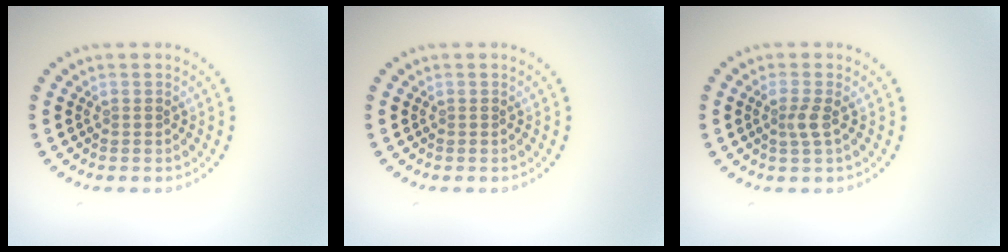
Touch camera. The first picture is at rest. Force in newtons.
{"total": 0.0}
{"total": 1.7, "press": 1.2, "slide": 1.1}